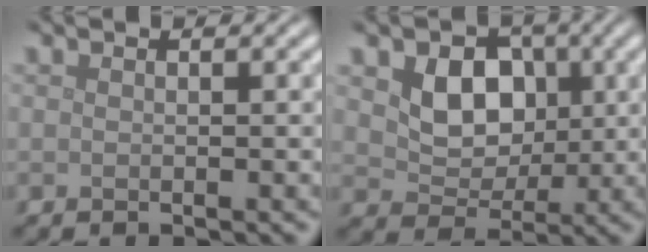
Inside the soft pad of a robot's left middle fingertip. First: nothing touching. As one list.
[{"total": 5.1, "force": [1.1, 3.9, 3.0], "torque": [-0.057, -0.007, 0.012]}]